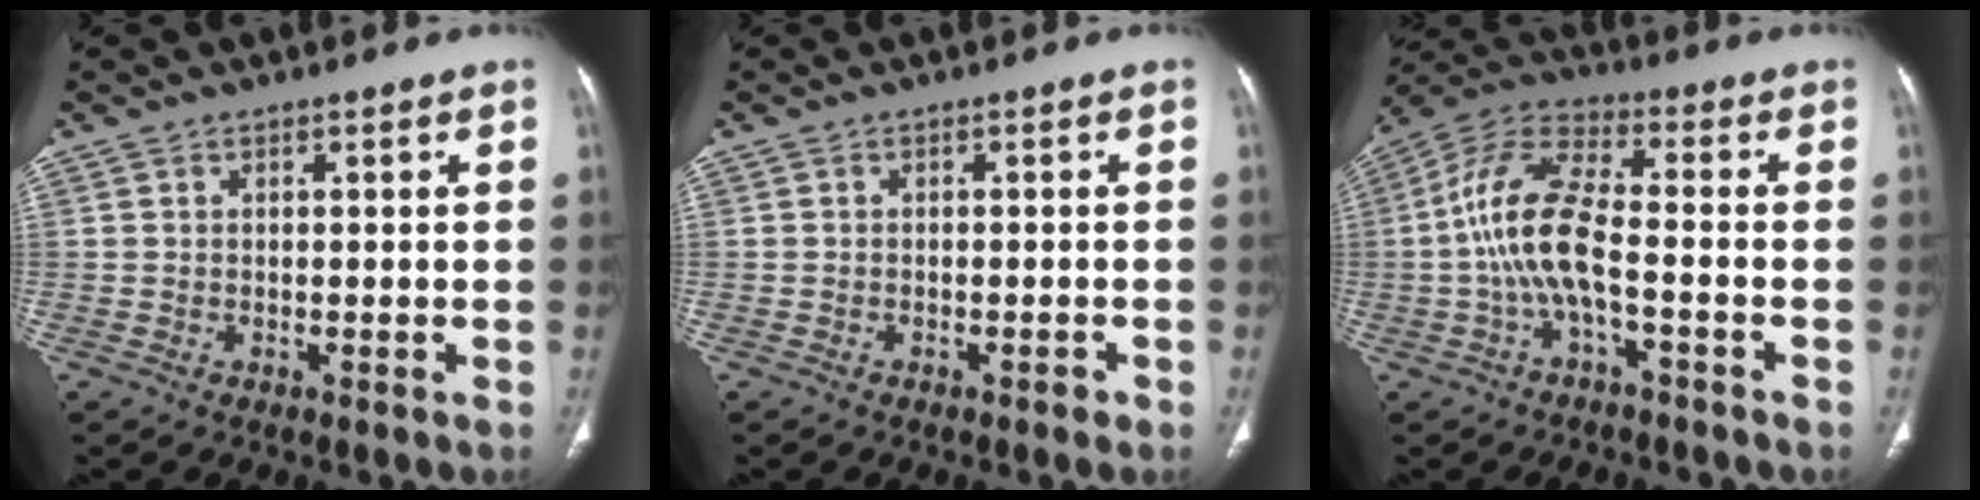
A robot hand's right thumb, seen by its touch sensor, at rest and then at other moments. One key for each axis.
{"total": 0.9, "fx": -0.7, "fy": 0.3, "fz": 0.5, "tx": -0.005, "ty": 0.001, "tz": -0.012}
{"total": 11.6, "fx": -2.4, "fy": 4.1, "fz": 10.6, "tx": -0.227, "ty": 0.045, "tz": -0.051}